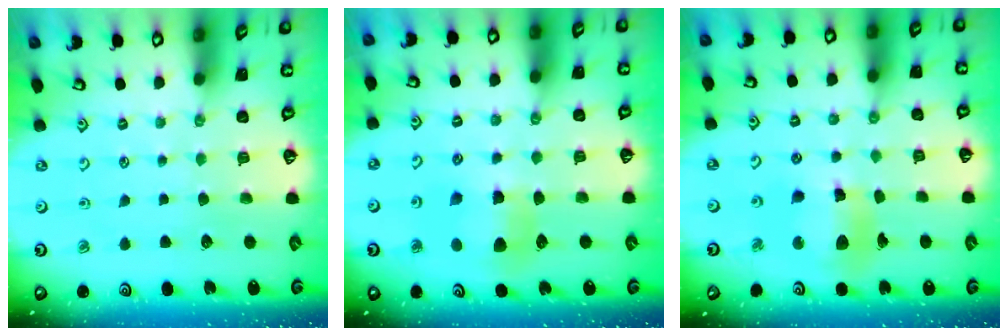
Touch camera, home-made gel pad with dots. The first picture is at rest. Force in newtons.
{"total": 7.6, "press": 7.5, "slide": 0.8}
{"total": 11.5, "press": 11.4, "slide": 1.2}